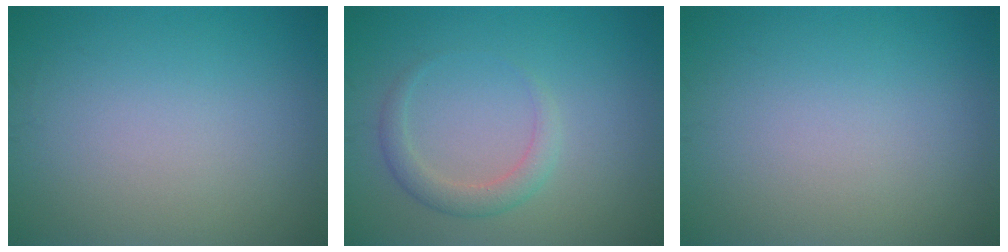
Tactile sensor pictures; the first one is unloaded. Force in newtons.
{"total": 2.1, "press": 2.1, "slide": 0.1}
{"total": 0.0}